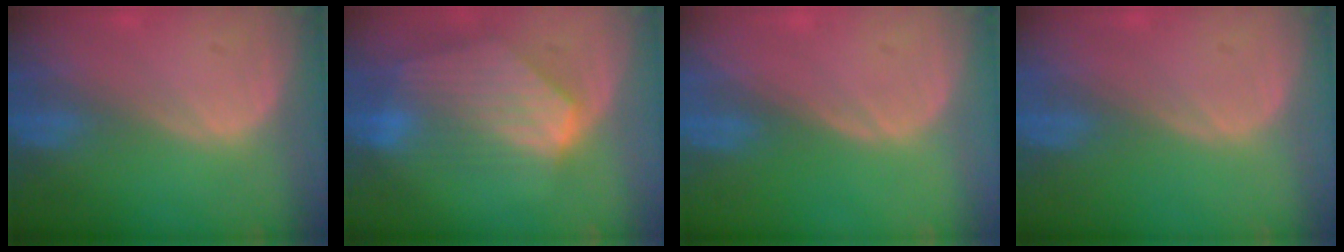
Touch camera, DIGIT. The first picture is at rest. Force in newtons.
{"total": 9.0, "press": 8.0, "slide": 4.2}
{"total": 0.0}
{"total": 0.0}